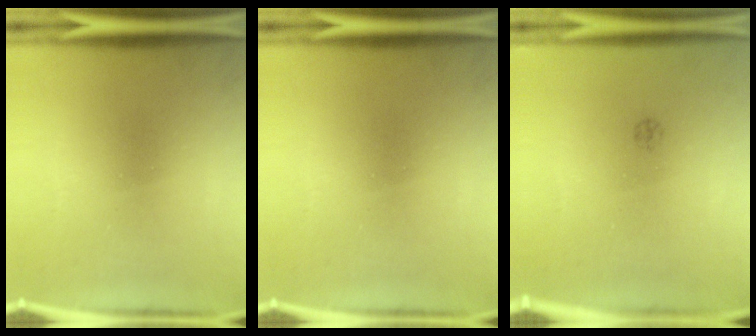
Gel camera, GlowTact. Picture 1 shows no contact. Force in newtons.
{"total": 0.0}
{"total": 1.0}